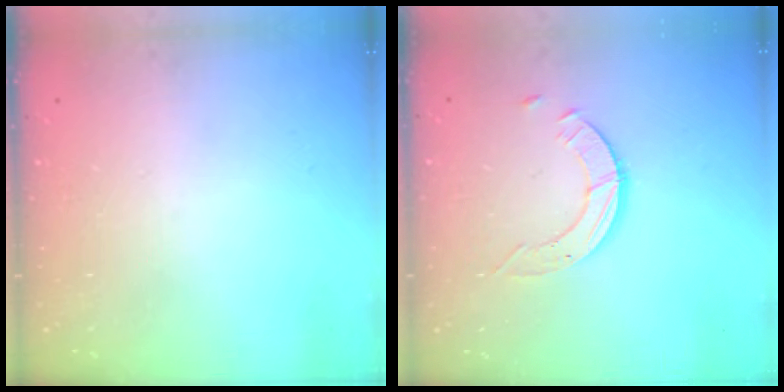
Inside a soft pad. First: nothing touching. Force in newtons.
{"total": 3.6, "press": 3.5, "slide": 0.4}